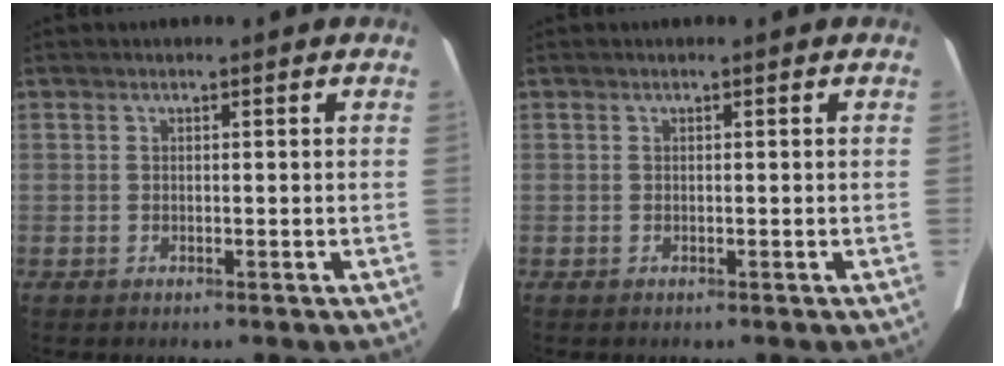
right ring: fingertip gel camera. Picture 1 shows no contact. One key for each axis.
{"total": 0.0}